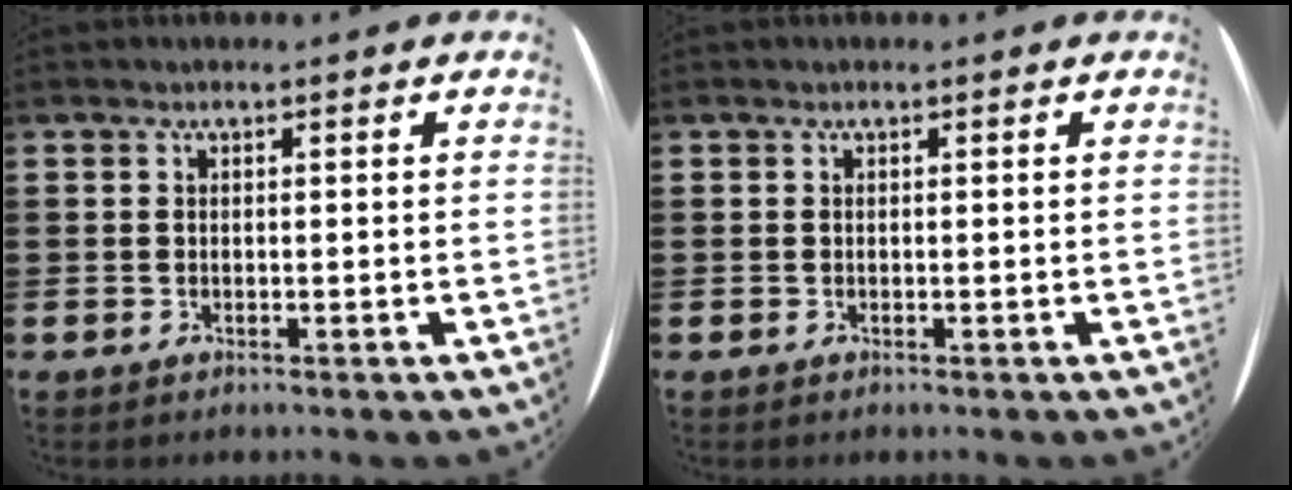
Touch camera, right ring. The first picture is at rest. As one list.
[{"total": 0.0}]